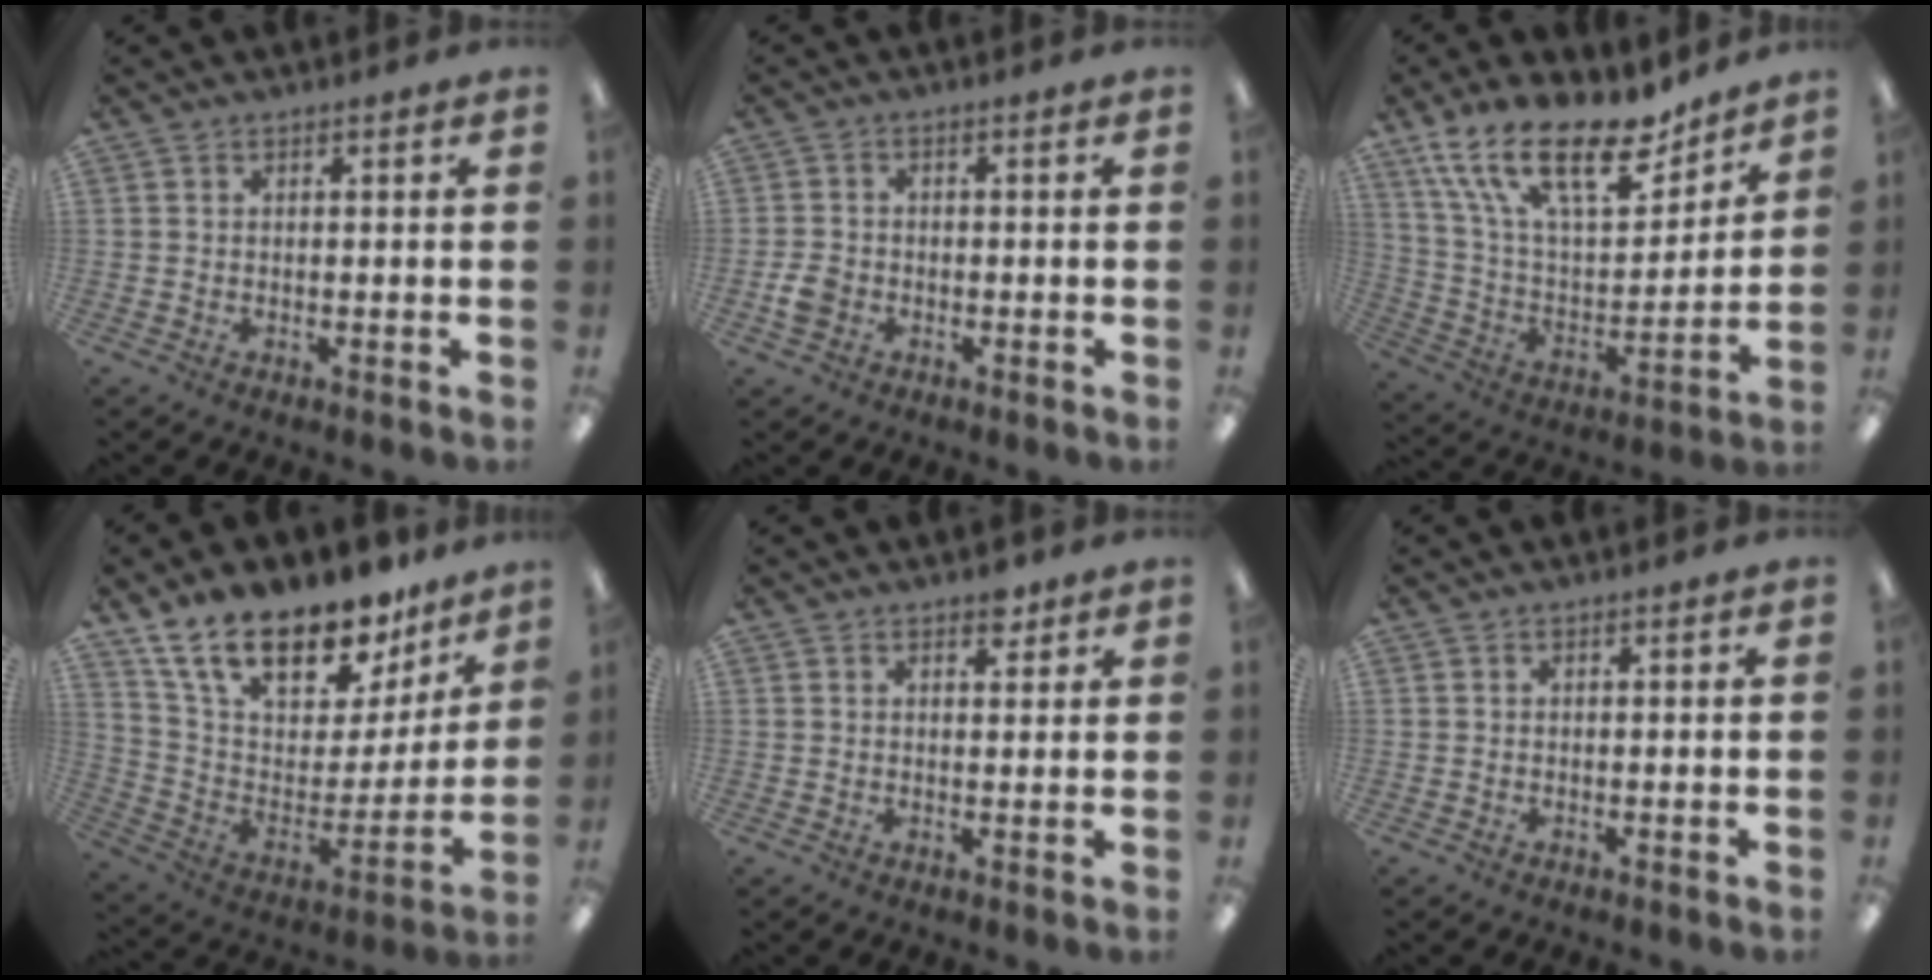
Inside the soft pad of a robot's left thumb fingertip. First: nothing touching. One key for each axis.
{"total": 3.6, "fx": -1.2, "fy": 2.9, "fz": 1.8, "tx": -0.035, "ty": 0.006, "tz": -0.023}
{"total": 22.1, "fx": 15.3, "fy": 8.8, "fz": 13.3, "tx": -0.238, "ty": -0.094, "tz": 0.266}
{"total": 21.7, "fx": 16.7, "fy": 9.3, "fz": 10.4, "tx": -0.174, "ty": -0.113, "tz": 0.296}
{"total": 3.2, "fx": 2.3, "fy": 1.7, "fz": 1.4, "tx": 0.002, "ty": -0.011, "tz": 0.036}
{"total": 0.0}